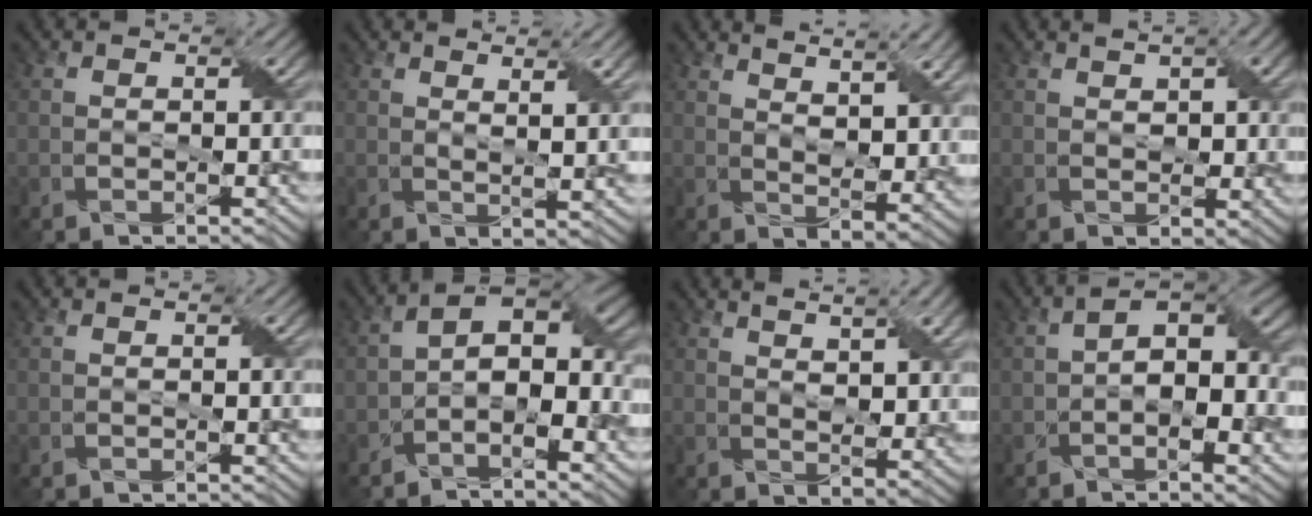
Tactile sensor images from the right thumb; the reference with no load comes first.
{"total": 3.5, "force": [2.2, 0.4, 2.7], "torque": [-0.057, -0.003, 0.041]}
{"total": 7.7, "force": [5.3, 2.5, 5.1], "torque": [-0.089, -0.003, 0.086]}
{"total": 2.8, "force": [1.3, 1.5, 1.9], "torque": [-0.034, -0.002, 0.030]}
{"total": 0.0}
{"total": 8.6, "force": [-2.7, 4.1, 7.1], "torque": [-0.111, 0.003, -0.055]}
{"total": 5.6, "force": [3.4, 1.9, 4.0], "torque": [-0.066, -0.005, 0.065]}
{"total": 8.5, "force": [-1.4, 4.0, 7.3], "torque": [-0.120, 0.002, -0.023]}